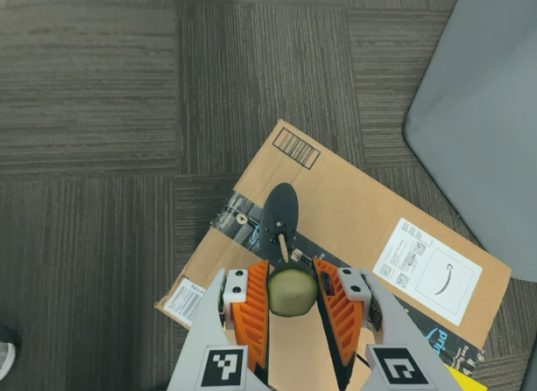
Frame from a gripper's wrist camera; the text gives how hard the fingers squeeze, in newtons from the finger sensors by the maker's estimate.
{"total": 11.0, "left": 11.9, "right": 10.1}